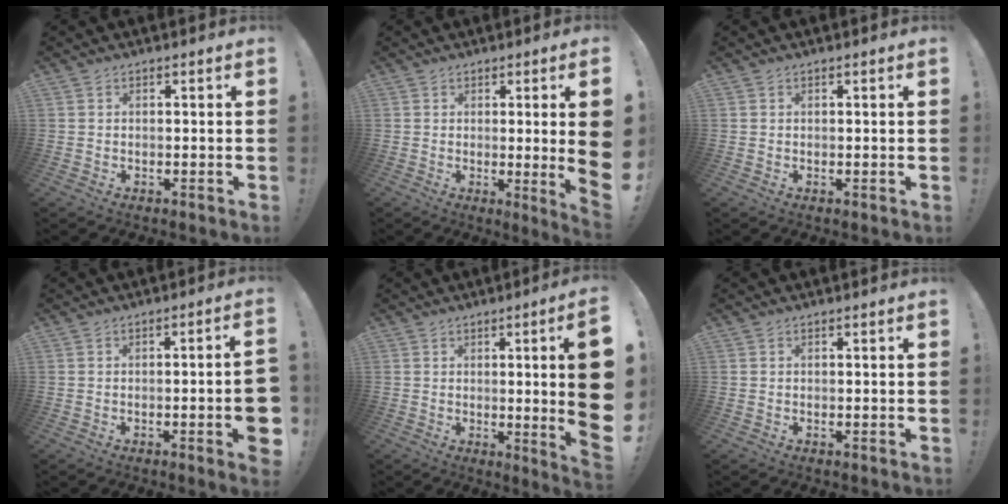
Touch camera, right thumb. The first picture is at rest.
{"total": 8.3, "force": [0.7, -0.9, 8.2], "torque": [-0.127, -0.017, 0.011]}
{"total": 0.0}
{"total": 7.4, "force": [-1.9, 0.5, 7.1], "torque": [-0.104, 0.000, -0.025]}
{"total": 12.4, "force": [1.1, -1.1, 12.3], "torque": [-0.178, -0.027, 0.010]}
{"total": 0.0}